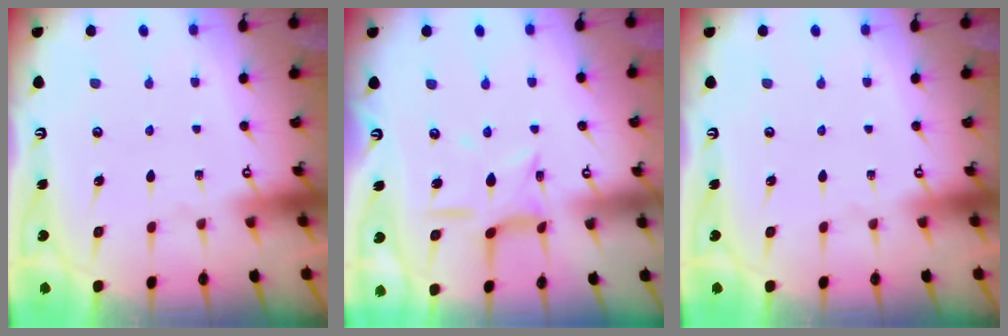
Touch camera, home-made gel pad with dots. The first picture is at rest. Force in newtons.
{"total": 8.4, "press": 8.3, "slide": 0.5}
{"total": 0.0}